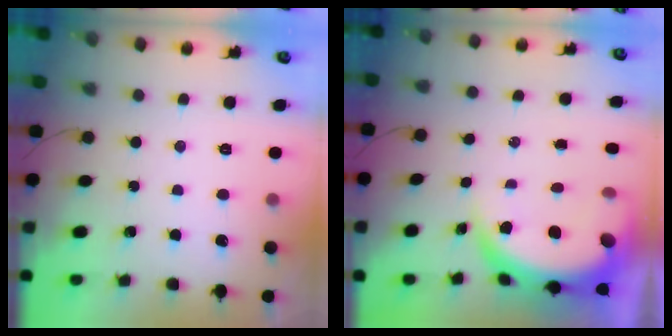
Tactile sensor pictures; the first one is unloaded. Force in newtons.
{"total": 9.1, "press": 9.0, "slide": 1.0}